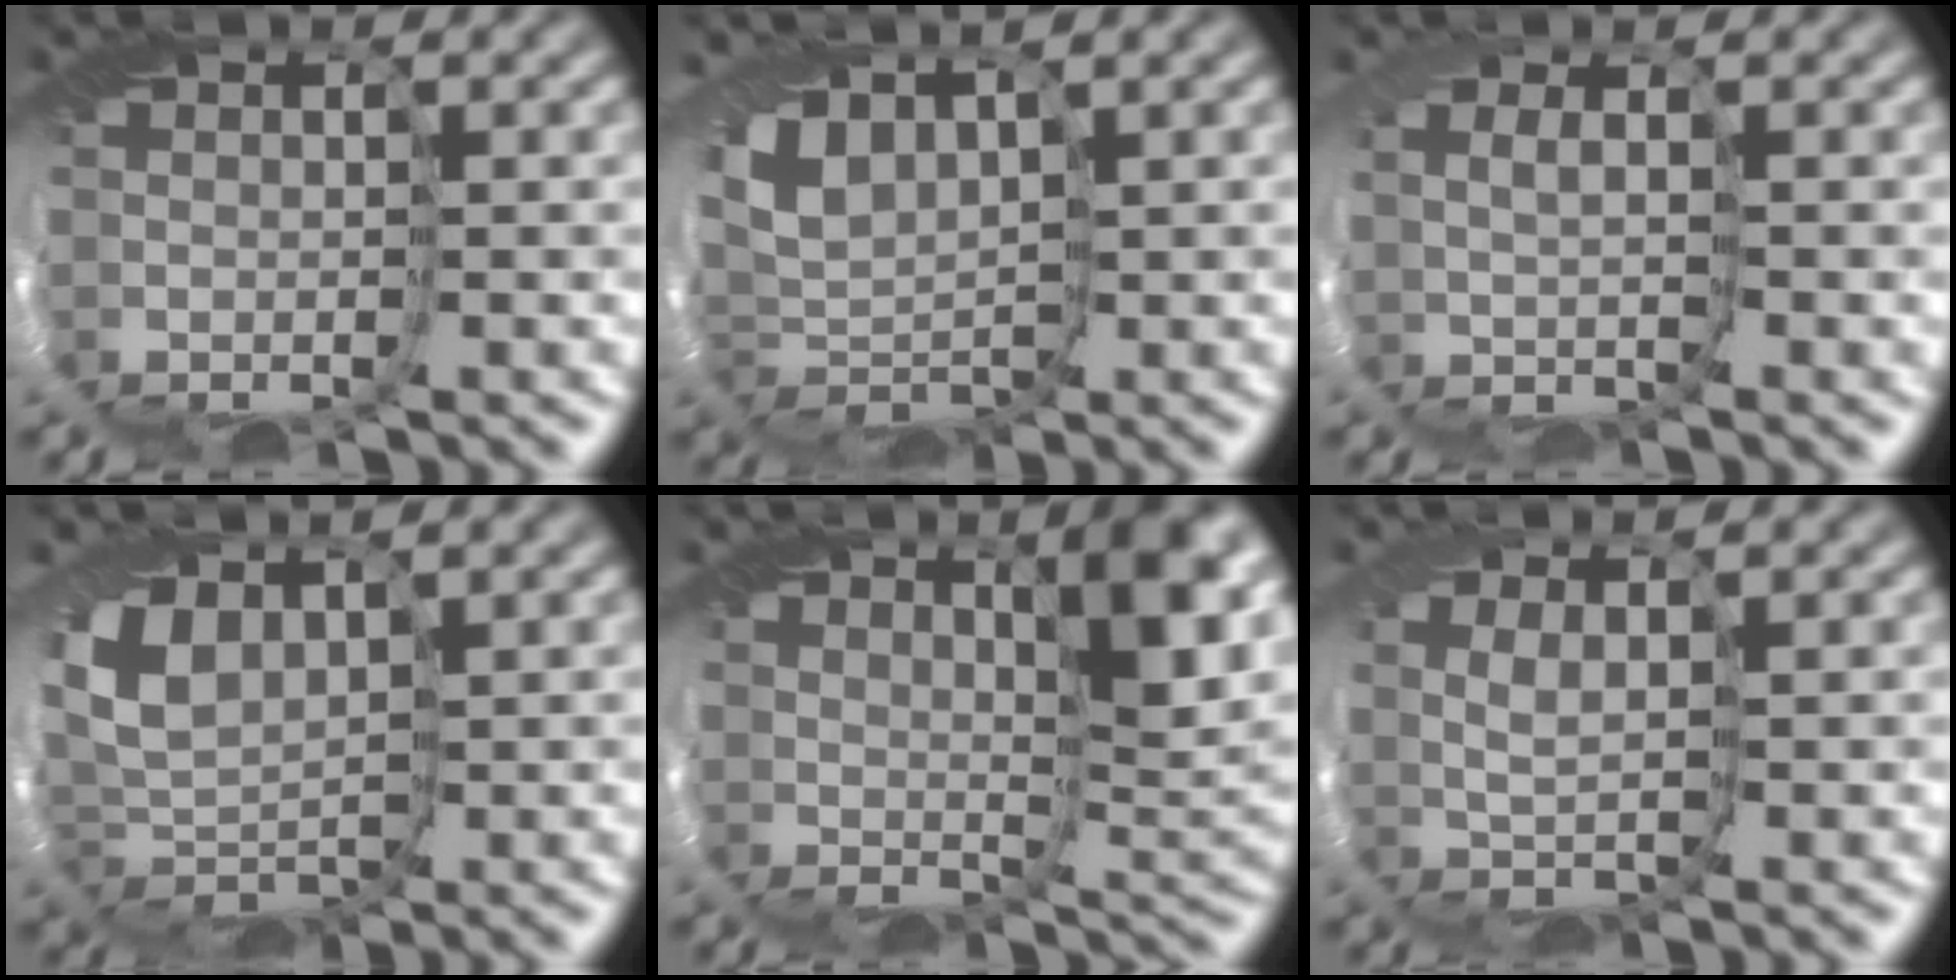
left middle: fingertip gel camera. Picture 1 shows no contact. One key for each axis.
{"total": 3.2, "fx": 1.6, "fy": 2.0, "fz": 1.9, "tx": -0.056, "ty": 0.000, "tz": 0.027}
{"total": 1.0, "fx": 0.5, "fy": -0.2, "fz": 0.9, "tx": -0.019, "ty": 0.000, "tz": 0.009}
{"total": 3.5, "fx": 1.3, "fy": 2.3, "fz": 2.3, "tx": -0.068, "ty": -0.001, "tz": 0.020}
{"total": 7.8, "fx": 4.0, "fy": 2.4, "fz": 6.3, "tx": -0.098, "ty": -0.001, "tz": 0.067}
{"total": 1.1, "fx": 0.8, "fy": -0.3, "fz": 0.7, "tx": -0.021, "ty": 0.000, "tz": 0.012}